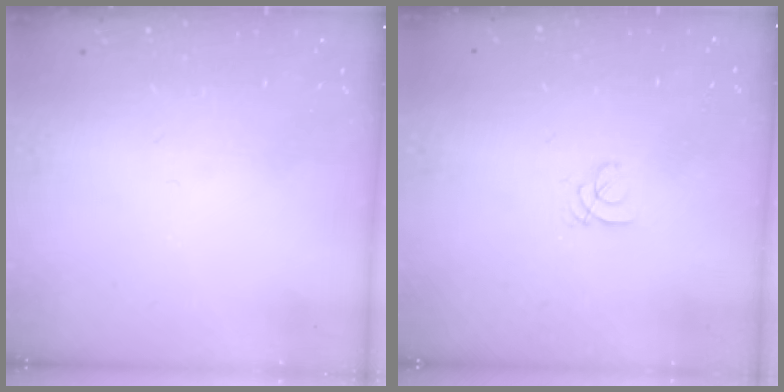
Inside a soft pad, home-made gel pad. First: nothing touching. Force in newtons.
{"total": 1.0, "press": 1.0, "slide": 0.1}